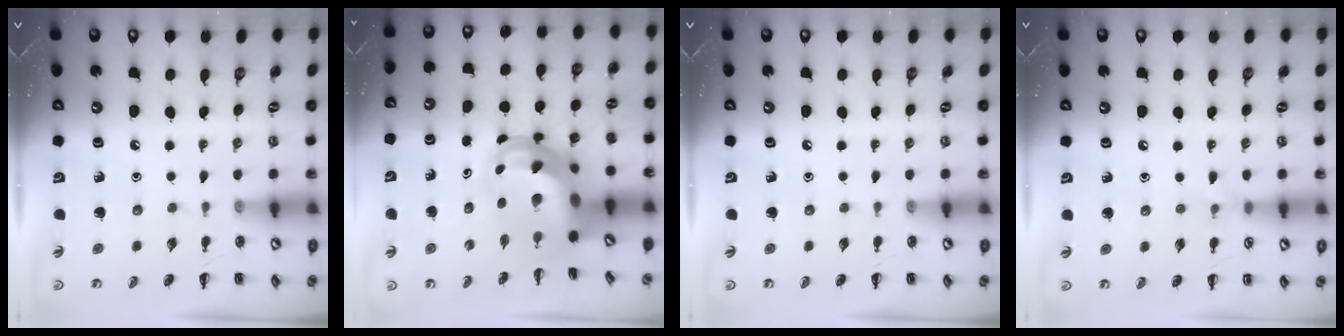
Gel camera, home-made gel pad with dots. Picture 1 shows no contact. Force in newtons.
{"total": 9.1, "press": 8.8, "slide": 2.4}
{"total": 0.0}
{"total": 3.9, "press": 3.6, "slide": 1.4}